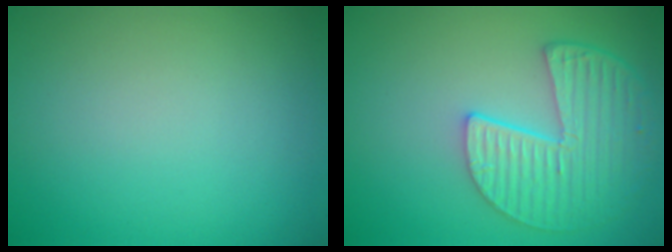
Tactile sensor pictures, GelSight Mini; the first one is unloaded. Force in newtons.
{"total": 5.3, "press": 4.4, "slide": 3.0}